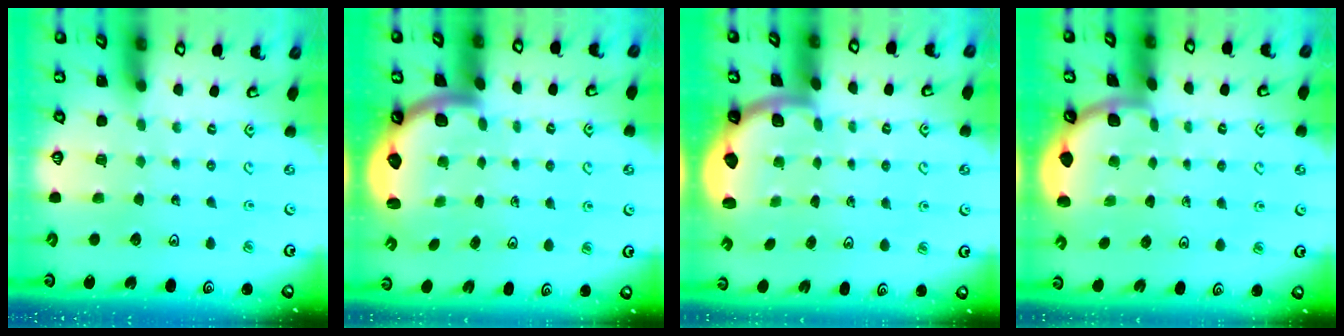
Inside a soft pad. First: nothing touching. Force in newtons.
{"total": 2.7, "press": 2.6, "slide": 0.5}
{"total": 2.1, "press": 2.0, "slide": 0.5}
{"total": 1.9, "press": 1.9, "slide": 0.0}